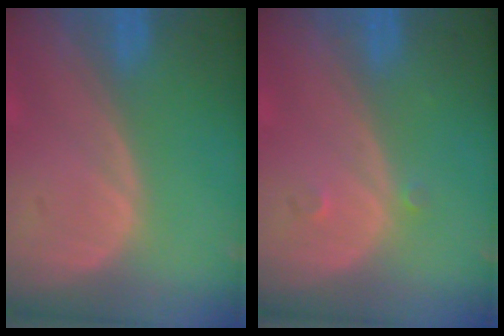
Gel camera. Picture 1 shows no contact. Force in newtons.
{"total": 0.9, "press": 0.7, "slide": 0.5}